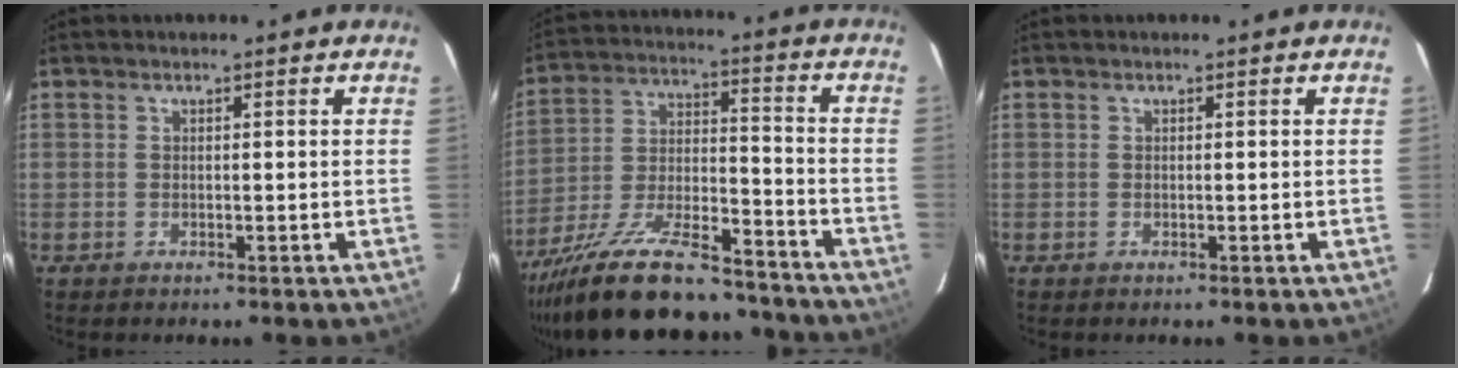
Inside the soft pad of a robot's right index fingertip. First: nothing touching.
{"total": 23.6, "force": [-19.4, 6.5, 11.8], "torque": [-0.227, -0.019, -0.300]}
{"total": 0.0}